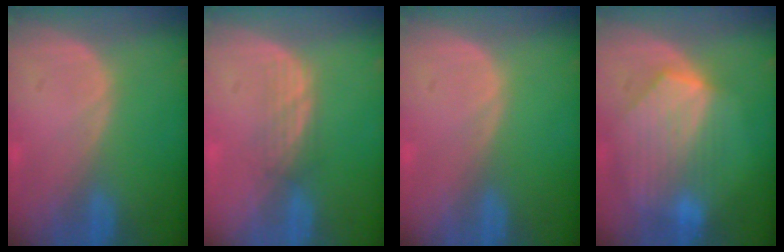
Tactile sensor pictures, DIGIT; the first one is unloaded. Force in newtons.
{"total": 2.7, "press": 2.5, "slide": 0.9}
{"total": 0.0}
{"total": 8.6, "press": 7.9, "slide": 3.5}